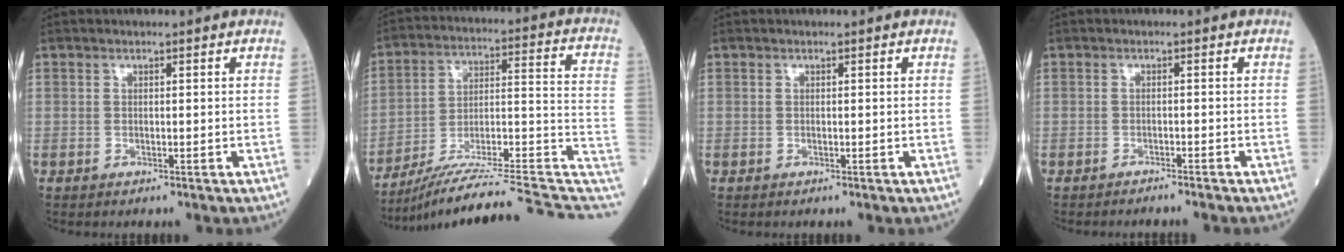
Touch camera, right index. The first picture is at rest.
{"total": 22.1, "force": [-18.7, 0.1, 11.8], "torque": [-0.138, 0.031, -0.279]}
{"total": 0.0}
{"total": 3.1, "force": [-2.9, -0.6, 1.0], "torque": [-0.012, -0.002, -0.038]}